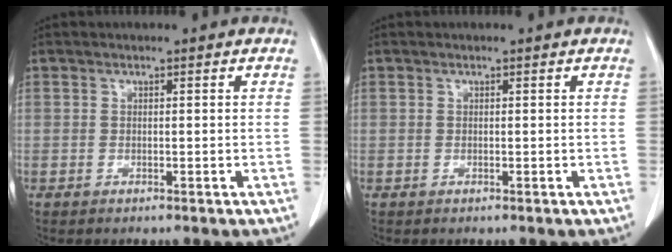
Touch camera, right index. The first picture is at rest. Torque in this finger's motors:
{"motor_torque": [0.00, 0.00, 0.00, 0.00]}